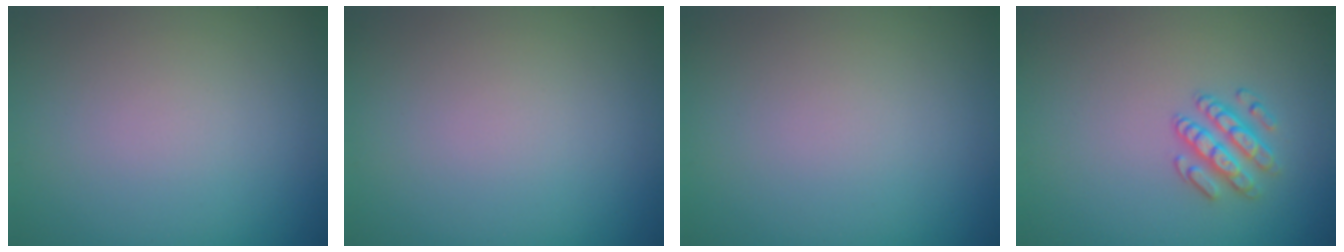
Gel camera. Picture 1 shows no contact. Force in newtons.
{"total": 0.0}
{"total": 0.0}
{"total": 2.5, "press": 2.3, "slide": 0.9}